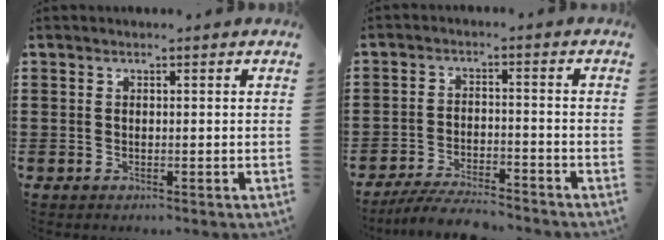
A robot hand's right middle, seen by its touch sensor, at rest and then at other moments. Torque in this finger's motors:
{"motor_torque": [0.06, -0.01, 0.08, 0.11]}